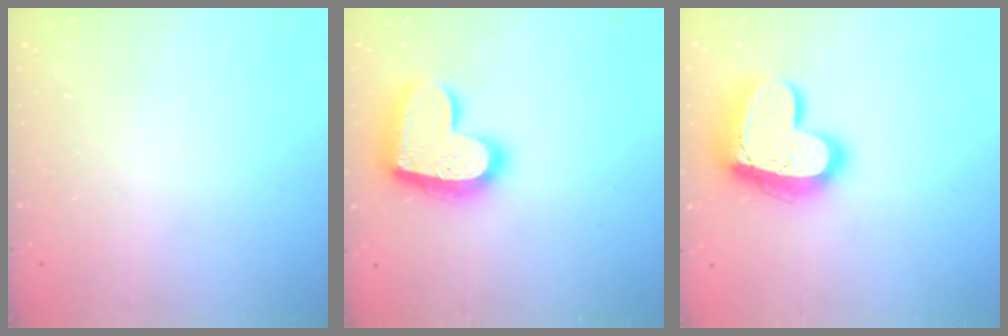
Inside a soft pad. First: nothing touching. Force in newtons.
{"total": 20.3, "press": 20.3, "slide": 1.4}
{"total": 19.3, "press": 19.2, "slide": 2.0}